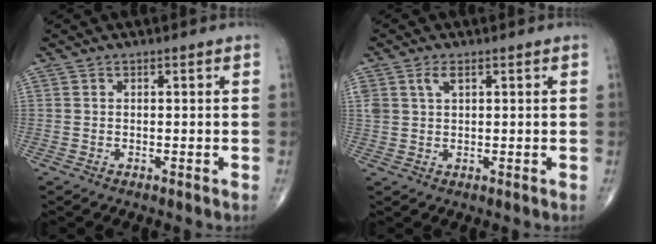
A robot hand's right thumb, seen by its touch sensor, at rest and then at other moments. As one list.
[{"total": 3.1, "force": [1.5, 1.6, 2.2], "torque": [-0.047, 0.004, 0.035]}]